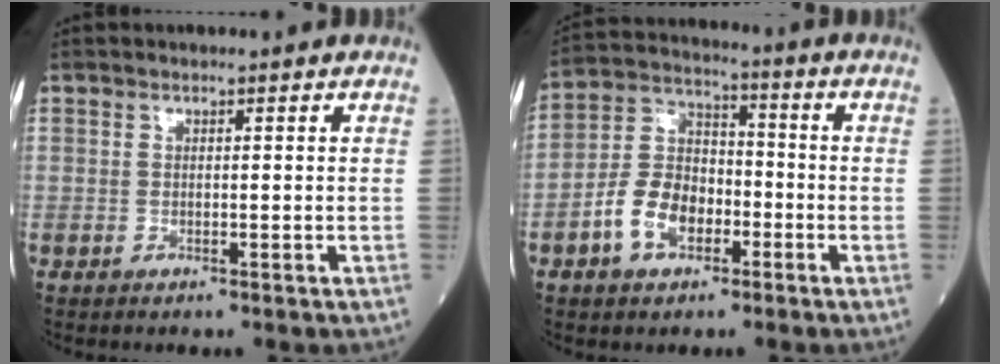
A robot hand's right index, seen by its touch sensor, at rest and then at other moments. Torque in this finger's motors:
{"motor_torque": [1.25, -0.86, 0.70, 0.08]}